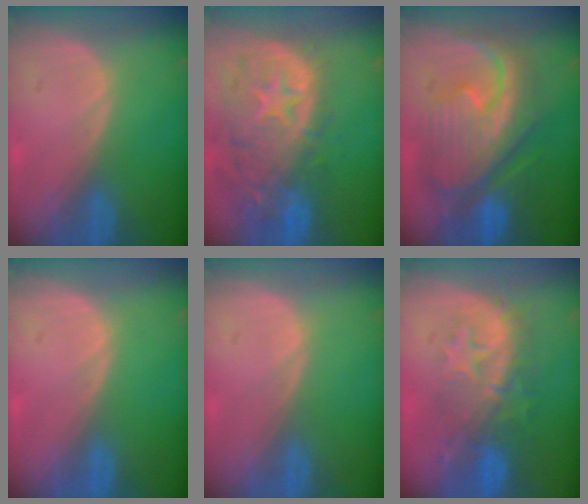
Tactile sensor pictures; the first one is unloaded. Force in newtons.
{"total": 14.0, "press": 11.2, "slide": 8.3}
{"total": 12.3, "press": 12.2, "slide": 1.4}
{"total": 0.0}
{"total": 0.0}
{"total": 9.2, "press": 8.7, "slide": 3.2}